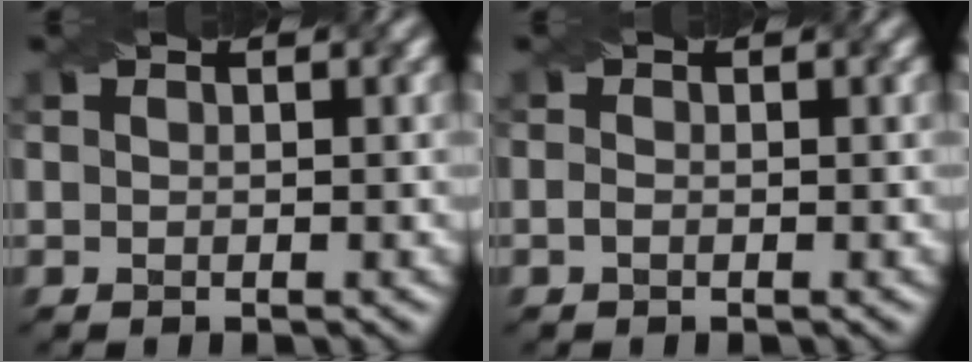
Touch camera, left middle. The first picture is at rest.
{"total": 0.6, "force": [-0.3, 0.2, 0.4], "torque": [-0.013, 0.003, -0.007]}